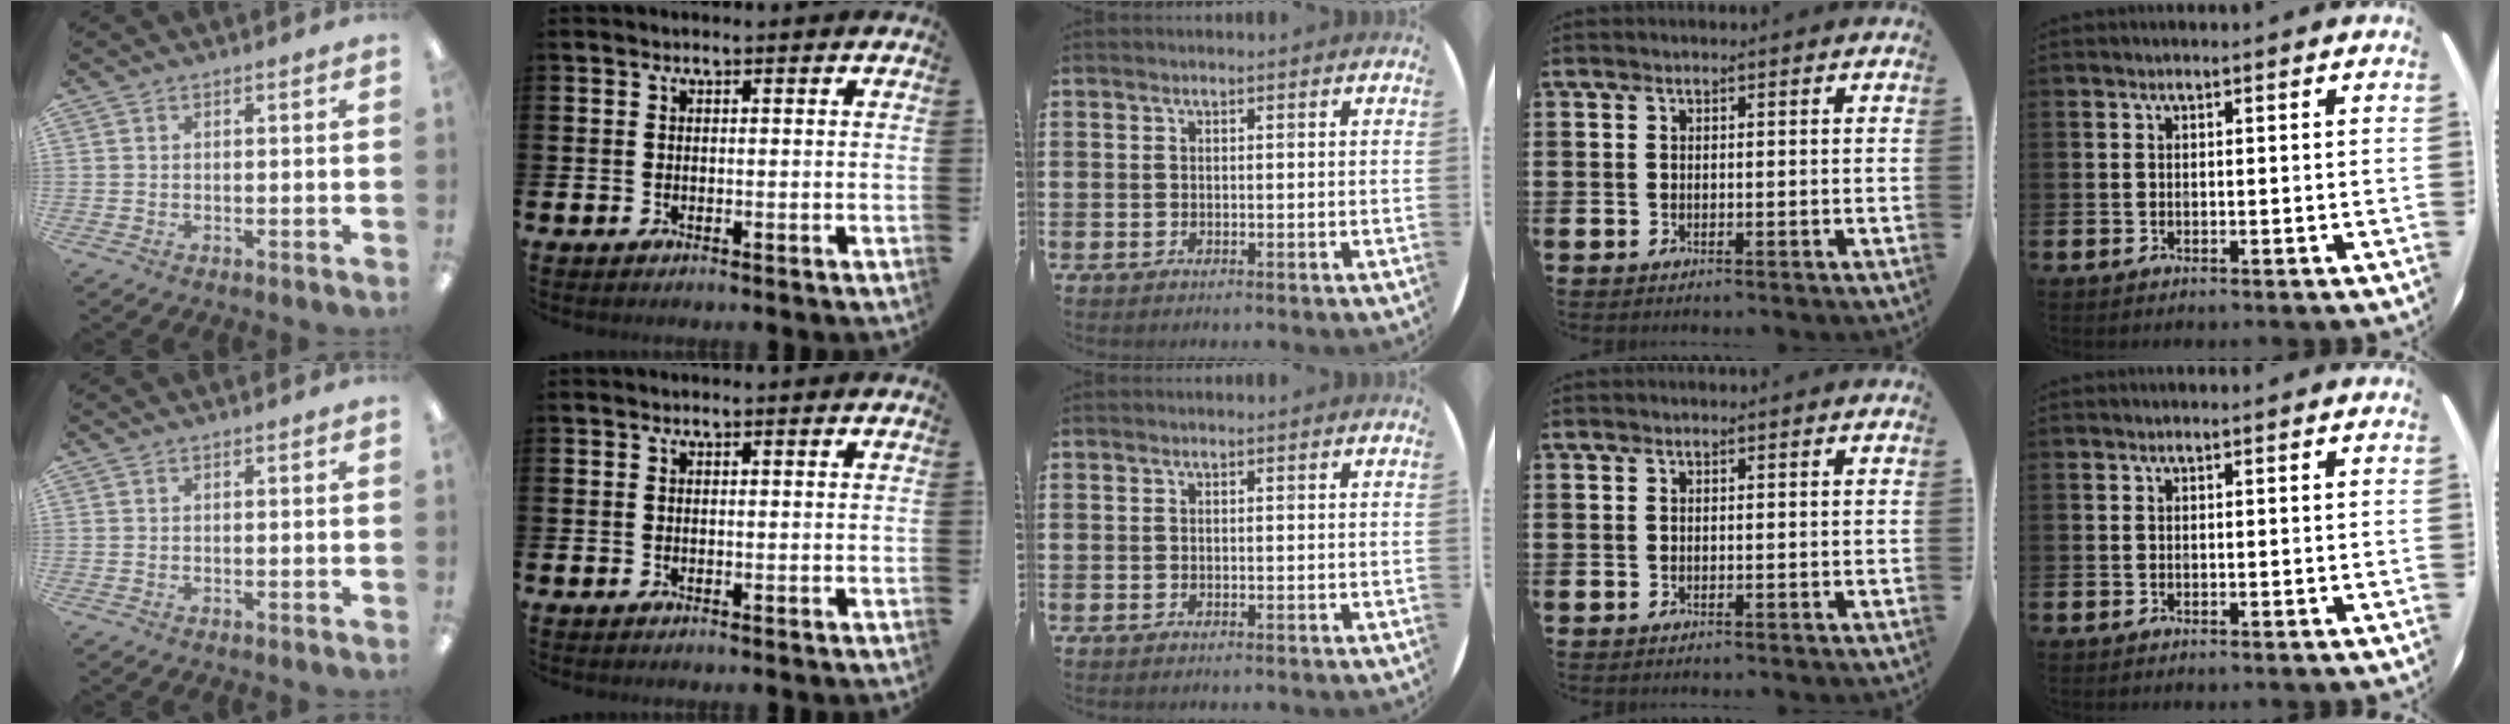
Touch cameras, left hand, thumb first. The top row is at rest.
{}